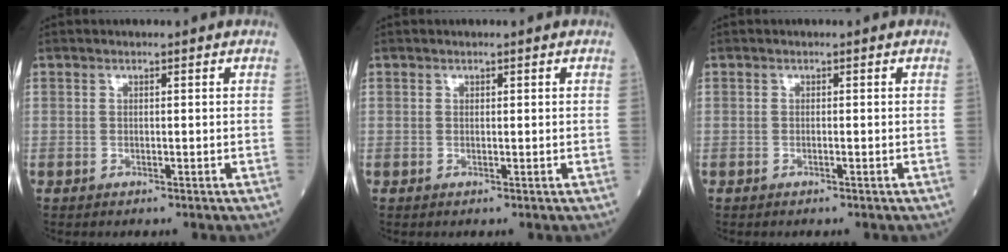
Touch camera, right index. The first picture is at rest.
{"total": 0.0}
{"total": 0.0}